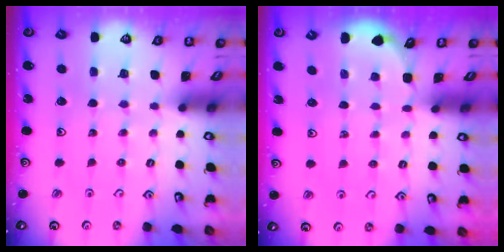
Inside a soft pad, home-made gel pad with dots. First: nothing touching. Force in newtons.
{"total": 0.9, "press": 0.9, "slide": 0.1}